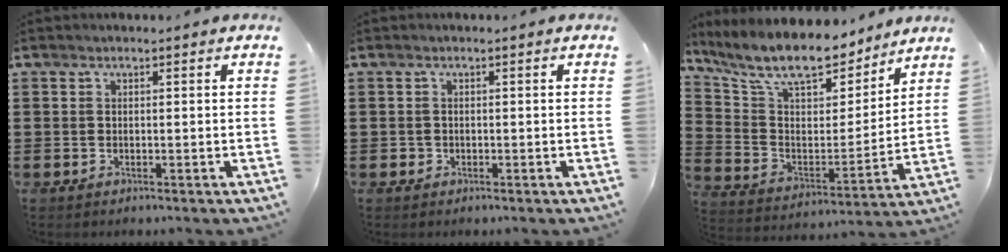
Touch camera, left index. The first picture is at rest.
{"total": 0.8, "force": [-0.3, 0.7, 0.0], "torque": [-0.004, 0.004, -0.008]}
{"total": 11.2, "force": [9.5, 2.8, 5.2], "torque": [-0.136, -0.059, 0.167]}